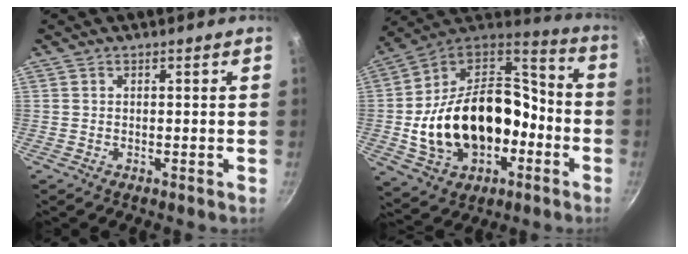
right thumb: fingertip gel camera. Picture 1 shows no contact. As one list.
[{"total": 26.2, "force": [-5.7, 17.8, 18.4], "torque": [-0.303, 0.072, -0.077]}]